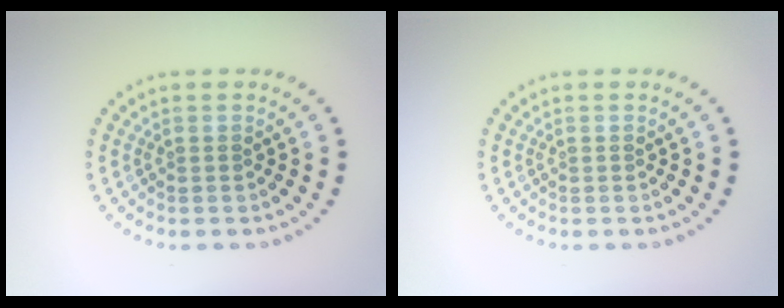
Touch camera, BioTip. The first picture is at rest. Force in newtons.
{"total": 0.0}